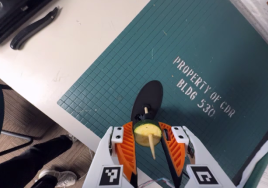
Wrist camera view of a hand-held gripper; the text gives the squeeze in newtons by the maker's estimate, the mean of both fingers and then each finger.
{"total": 10.9, "left": 10.4, "right": 11.4}